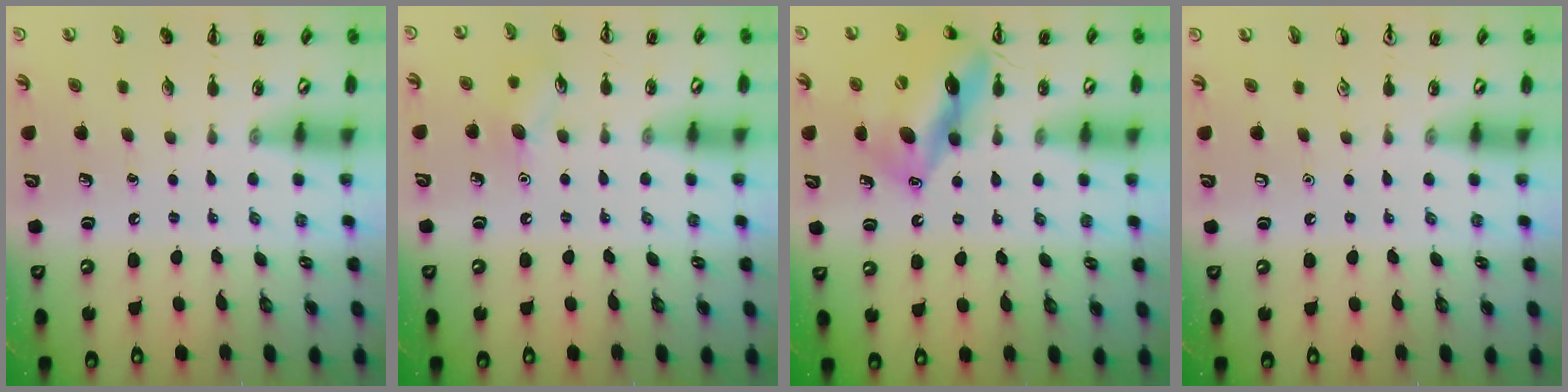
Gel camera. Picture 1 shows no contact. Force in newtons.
{"total": 7.5, "press": 7.3, "slide": 1.4}
{"total": 15.2, "press": 14.9, "slide": 2.7}
{"total": 0.0}